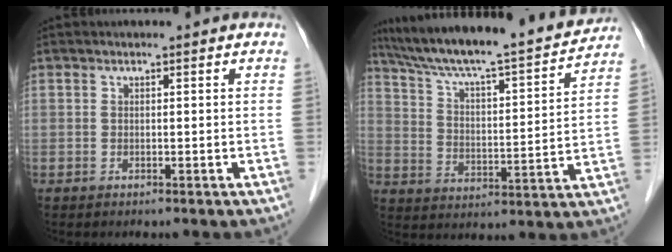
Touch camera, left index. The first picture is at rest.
{"total": 20.8, "force": [18.9, 1.0, 8.8], "torque": [-0.151, -0.008, 0.283]}